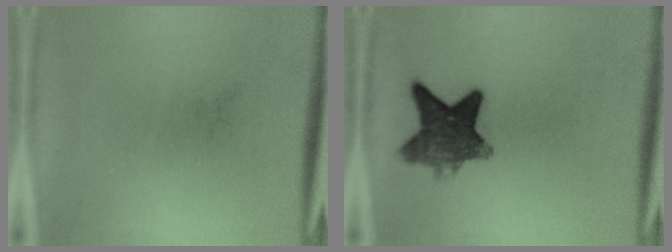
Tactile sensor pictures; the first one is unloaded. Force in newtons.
{"total": 8.9}